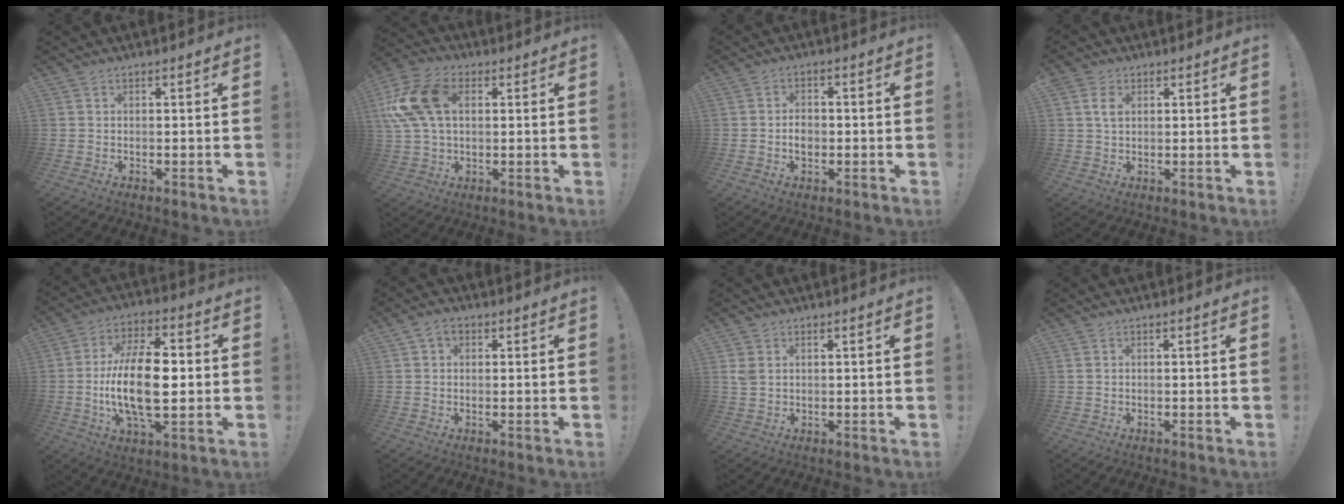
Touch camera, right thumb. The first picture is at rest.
{"total": 18.0, "force": [3.9, 11.7, 13.1], "torque": [-0.255, 0.003, 0.073]}
{"total": 3.7, "force": [-1.0, 2.7, 2.4], "torque": [-0.020, 0.001, -0.020]}
{"total": 4.5, "force": [1.6, 2.9, 3.0], "torque": [-0.047, 0.001, 0.029]}
{"total": 19.2, "force": [-1.4, 8.9, 16.9], "torque": [-0.308, -0.008, -0.032]}
{"total": 3.3, "force": [1.2, 2.5, 1.8], "torque": [-0.031, 0.001, 0.024]}
{"total": 2.9, "force": [1.3, 2.0, 1.6], "torque": [-0.021, -0.002, 0.024]}
{"total": 0.5, "force": [0.4, 0.3, 0.2], "torque": [-0.010, 0.003, 0.009]}